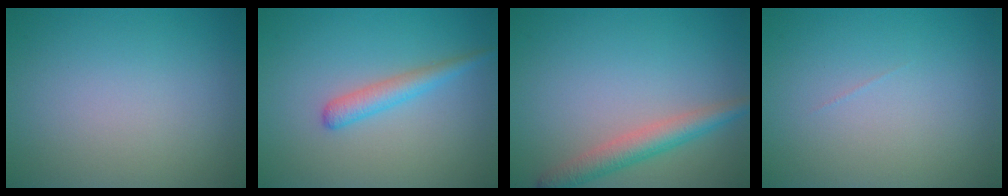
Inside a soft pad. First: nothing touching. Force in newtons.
{"total": 2.2, "press": 2.2, "slide": 0.0}
{"total": 3.3, "press": 3.3, "slide": 0.1}
{"total": 0.0}